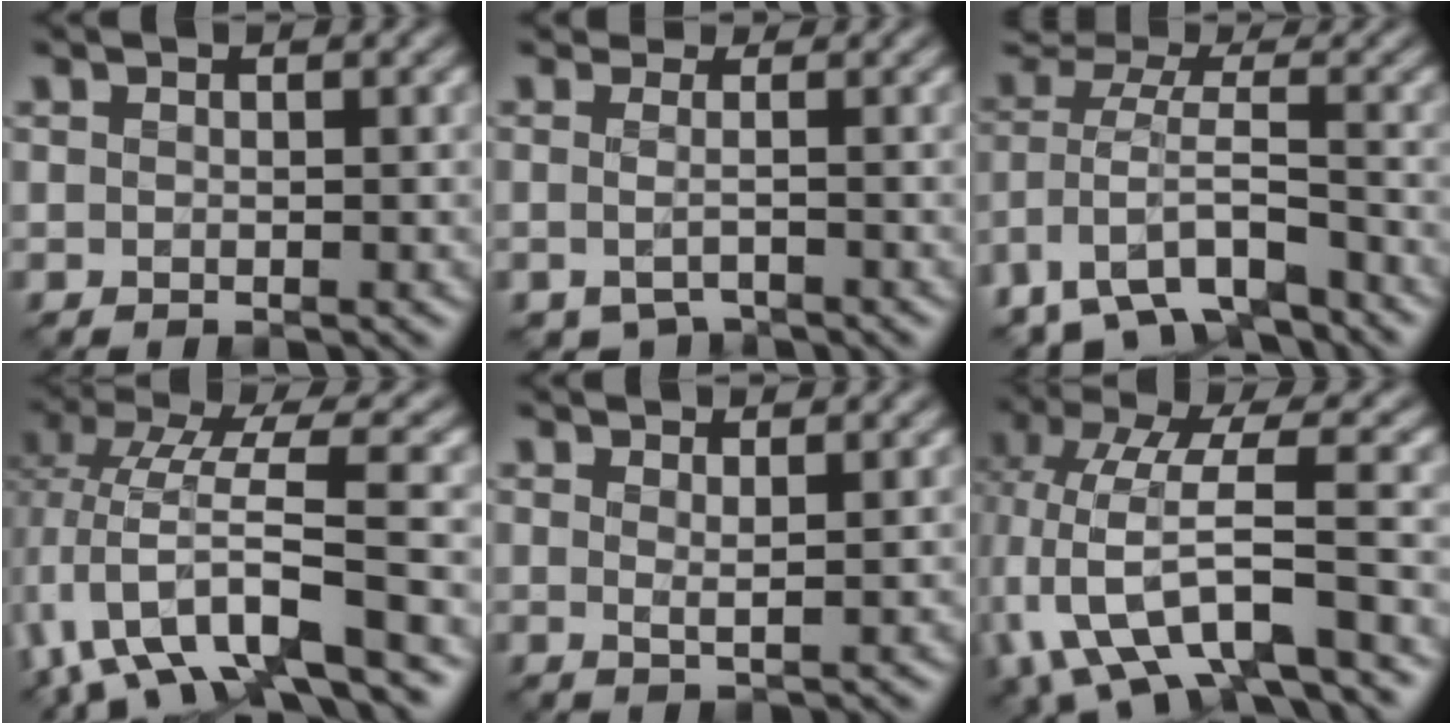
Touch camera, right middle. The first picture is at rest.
{"total": 2.0, "force": [-1.1, 1.4, 0.9], "torque": [-0.002, 0.001, -0.020]}
{"total": 7.0, "force": [-5.4, 3.1, 3.3], "torque": [-0.065, -0.009, -0.100]}
{"total": 8.1, "force": [-2.9, 2.1, 7.2], "torque": [-0.135, 0.006, -0.061]}
{"total": 1.0, "force": [0.6, 0.0, 0.7], "torque": [-0.014, -0.004, 0.011]}
{"total": 8.8, "force": [-2.7, 3.4, 7.6], "torque": [-0.152, 0.001, -0.056]}